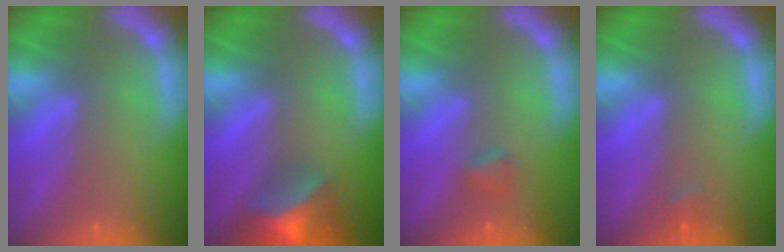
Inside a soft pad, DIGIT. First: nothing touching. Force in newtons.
{"total": 8.0}
{"total": 1.4}
{"total": 0.9}